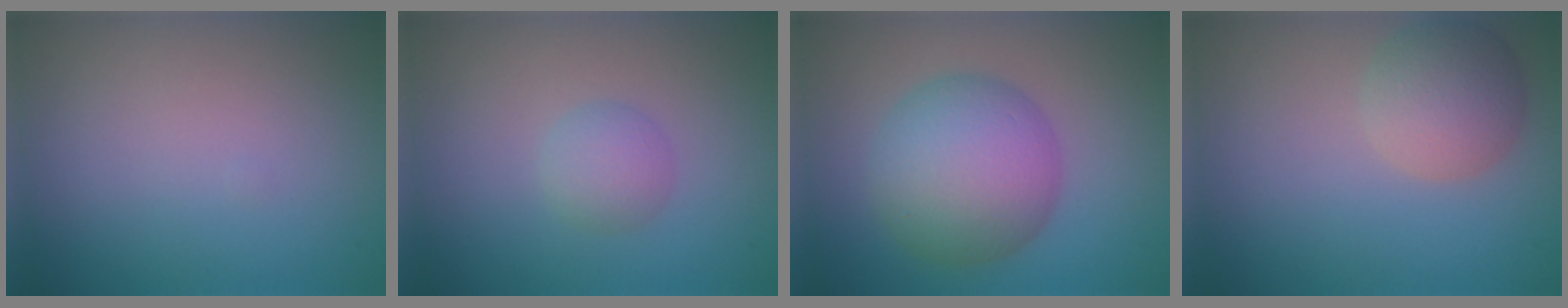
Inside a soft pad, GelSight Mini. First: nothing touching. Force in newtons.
{"total": 2.2, "press": 2.2, "slide": 0.1}
{"total": 8.4, "press": 8.4, "slide": 0.2}
{"total": 4.3, "press": 4.3, "slide": 0.4}